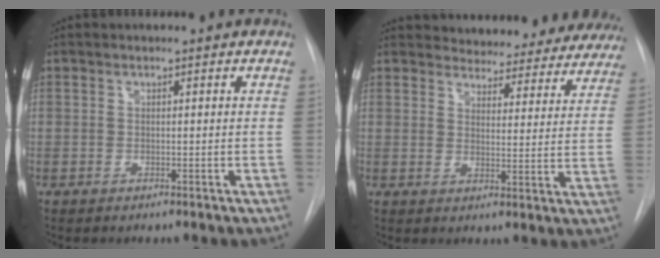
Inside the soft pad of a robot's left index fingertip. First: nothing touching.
{"total": 21.3, "force": [19.8, 6.5, 4.4], "torque": [-0.058, -0.044, 0.228]}